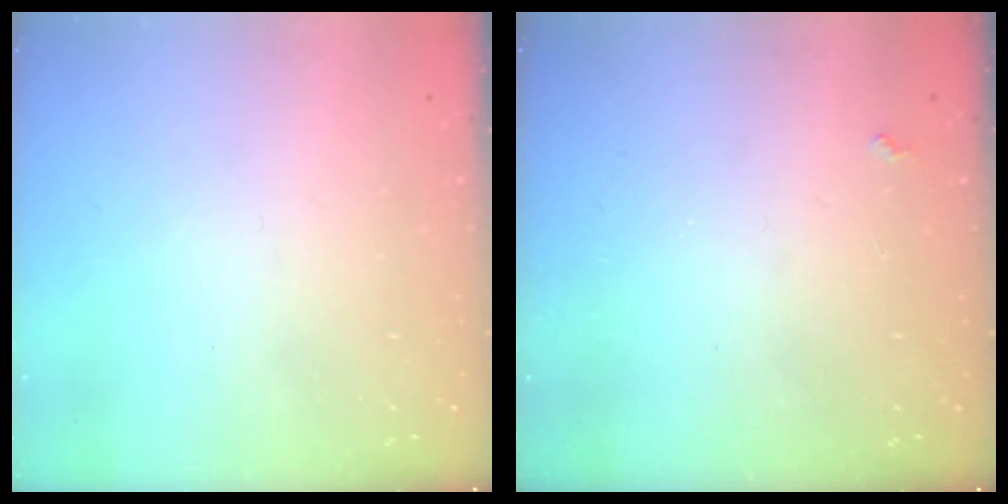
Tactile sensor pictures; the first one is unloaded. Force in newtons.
{"total": 1.9, "press": 1.9, "slide": 0.3}